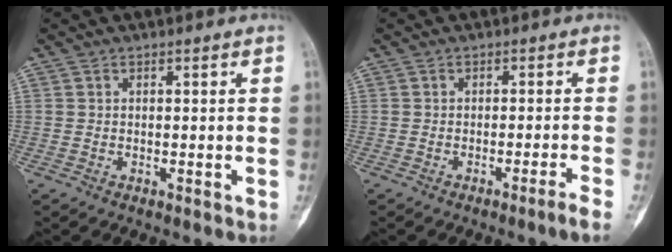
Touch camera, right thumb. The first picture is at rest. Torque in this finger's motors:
{"motor_torque": [0.30, -0.13, 0.33, 0.00, 0.08]}